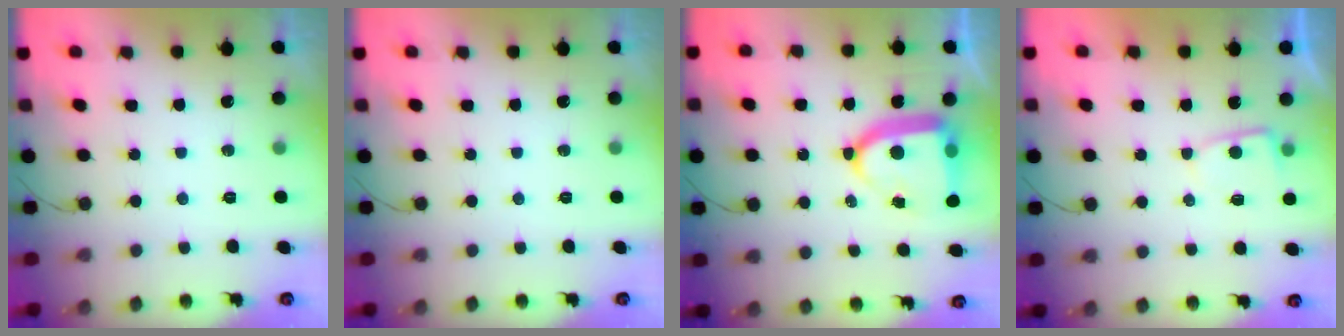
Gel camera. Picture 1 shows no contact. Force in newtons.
{"total": 0.0}
{"total": 14.5, "press": 14.4, "slide": 1.6}
{"total": 3.2, "press": 3.2, "slide": 0.4}